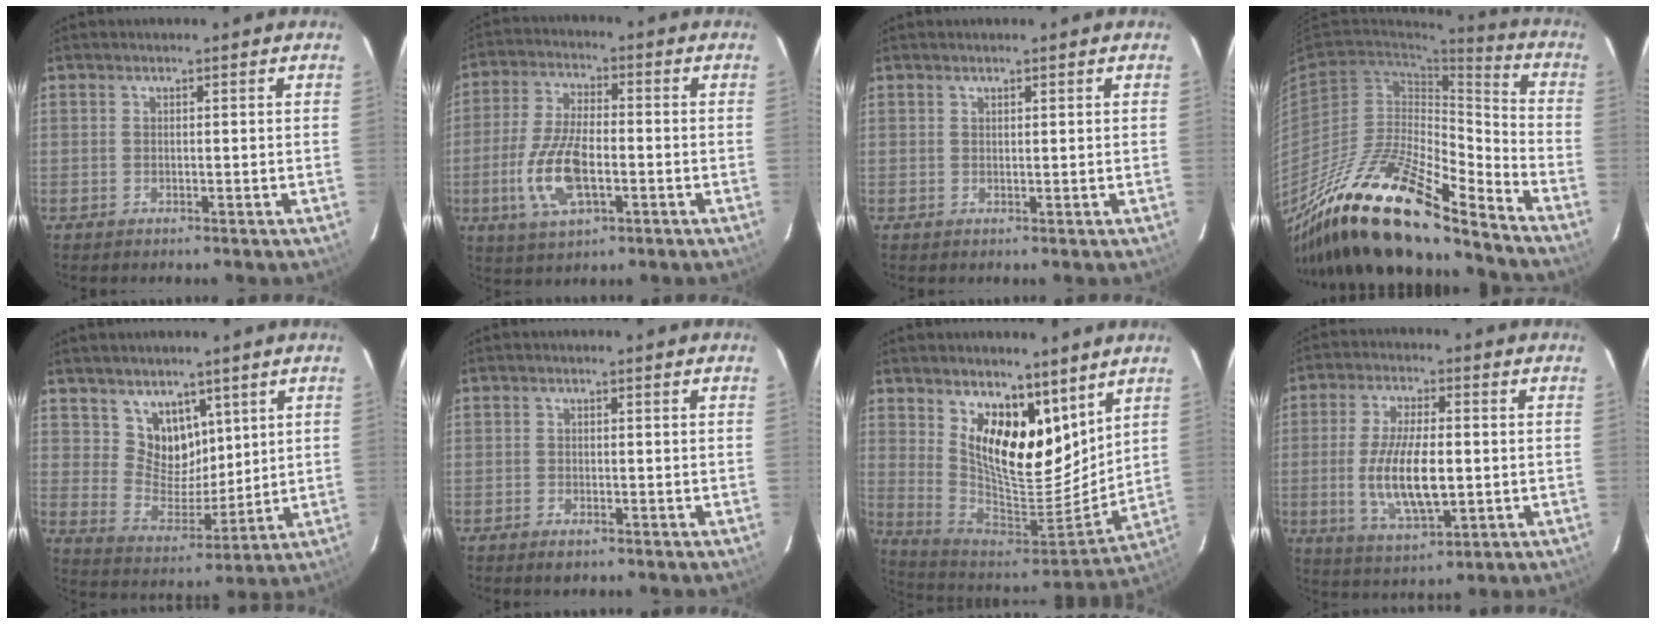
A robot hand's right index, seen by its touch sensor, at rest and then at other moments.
{"total": 12.3, "force": [-3.3, 5.3, 10.5], "torque": [-0.225, -0.004, -0.060]}
{"total": 0.6, "force": [0.6, 0.1, 0.2], "torque": [-0.004, 0.001, 0.011]}
{"total": 24.7, "force": [-18.5, 5.9, 15.2], "torque": [-0.271, -0.023, -0.334]}
{"total": 8.5, "force": [5.1, 6.2, 2.8], "torque": [-0.043, -0.002, 0.106]}
{"total": 2.0, "force": [-1.4, 1.0, 1.0], "torque": [-0.027, -0.002, -0.028]}
{"total": 16.7, "force": [9.7, 8.1, 10.9], "torque": [-0.192, -0.018, 0.181]}
{"total": 12.4, "force": [-1.4, 4.7, 11.4], "torque": [-0.224, -0.011, -0.020]}